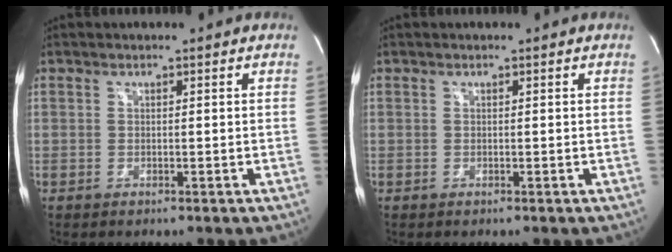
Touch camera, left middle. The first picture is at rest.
{"total": 0.0}